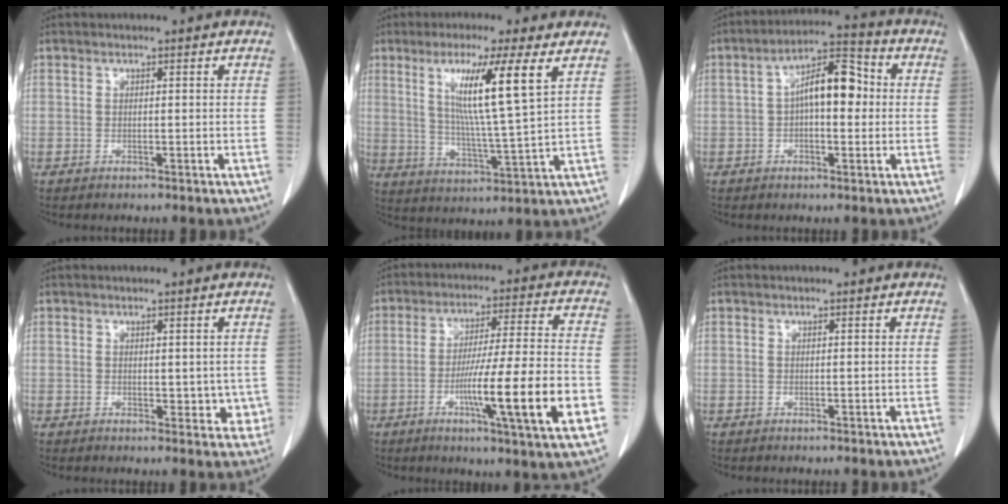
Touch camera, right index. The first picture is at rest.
{"total": 11.5, "force": [4.7, -1.0, 10.5], "torque": [-0.186, -0.008, 0.085]}
{"total": 9.3, "force": [0.6, 3.6, 8.6], "torque": [-0.148, 0.034, 0.004]}
{"total": 3.4, "force": [0.0, 2.1, 2.7], "torque": [-0.011, -0.003, 0.004]}
{"total": 17.2, "force": [-5.1, -0.1, 16.4], "torque": [-0.239, -0.010, -0.079]}
{"total": 0.0}